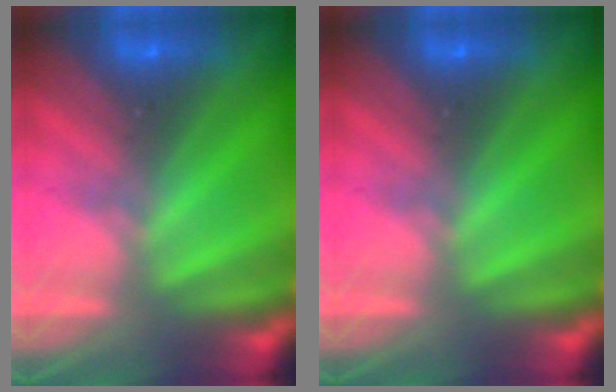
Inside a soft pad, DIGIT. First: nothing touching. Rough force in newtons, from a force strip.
{"total": 0.0}